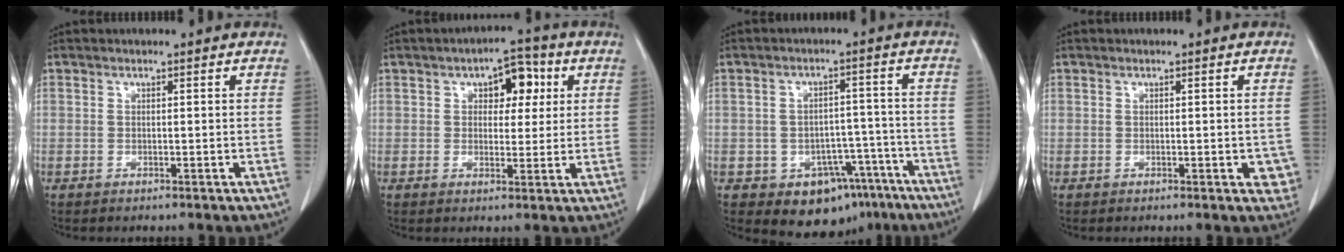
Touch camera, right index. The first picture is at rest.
{"total": 6.2, "force": [2.1, 3.4, 4.7], "torque": [-0.057, 0.019, 0.029]}
{"total": 9.8, "force": [-6.0, 6.9, 3.6], "torque": [-0.021, 0.034, -0.073]}
{"total": 3.1, "force": [-0.7, 1.6, 2.5], "torque": [-0.011, 0.004, -0.003]}